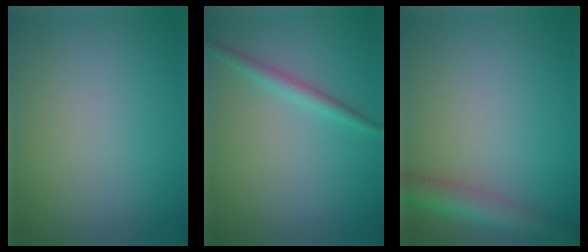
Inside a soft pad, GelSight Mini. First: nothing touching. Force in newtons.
{"total": 1.8, "press": 1.8, "slide": 0.0}
{"total": 3.7, "press": 3.7, "slide": 0.1}